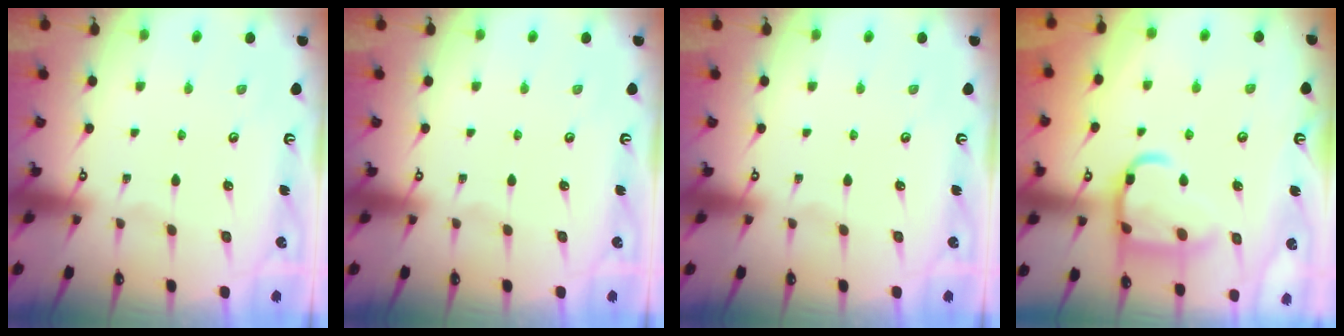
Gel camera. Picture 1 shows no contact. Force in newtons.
{"total": 0.0}
{"total": 0.0}
{"total": 15.9, "press": 15.8, "slide": 1.3}